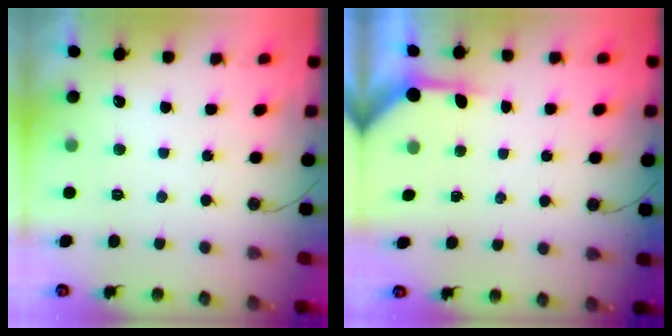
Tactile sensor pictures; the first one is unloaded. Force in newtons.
{"total": 3.5, "press": 3.5, "slide": 0.5}